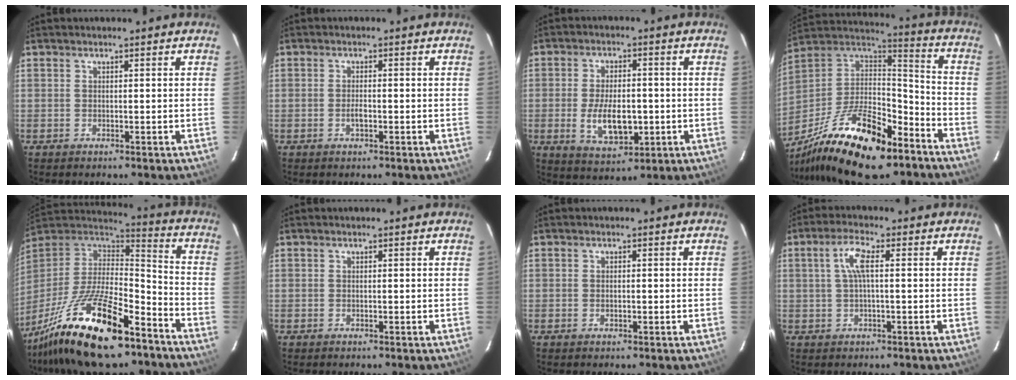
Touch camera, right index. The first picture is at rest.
{"total": 1.8, "force": [-0.6, 0.7, 1.5], "torque": [-0.030, 0.001, -0.011]}
{"total": 9.8, "force": [-1.8, 4.9, 8.2], "torque": [-0.164, -0.009, -0.023]}
{"total": 27.0, "force": [-17.1, 10.3, 18.2], "torque": [-0.355, -0.024, -0.281]}
{"total": 25.1, "force": [-16.5, 8.2, 17.0], "torque": [-0.334, -0.032, -0.278]}
{"total": 0.0}
{"total": 0.8, "force": [-0.1, 0.4, 0.7], "torque": [-0.013, 0.002, -0.002]}
{"total": 4.3, "force": [0.6, 0.8, 4.2], "torque": [-0.084, 0.008, 0.012]}